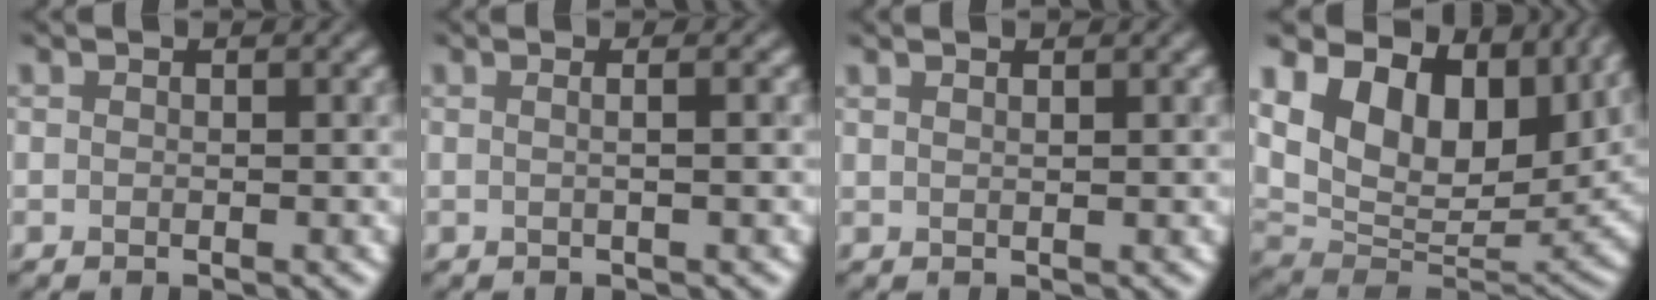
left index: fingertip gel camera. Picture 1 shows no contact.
{"total": 2.5, "force": [0.5, 1.2, 2.1], "torque": [-0.009, 0.008, -0.019]}
{"total": 1.6, "force": [1.0, 0.6, 1.0], "torque": [0.000, 0.000, -0.001]}
{"total": 15.4, "force": [7.4, 9.1, 9.9], "torque": [-0.193, 0.021, 0.144]}